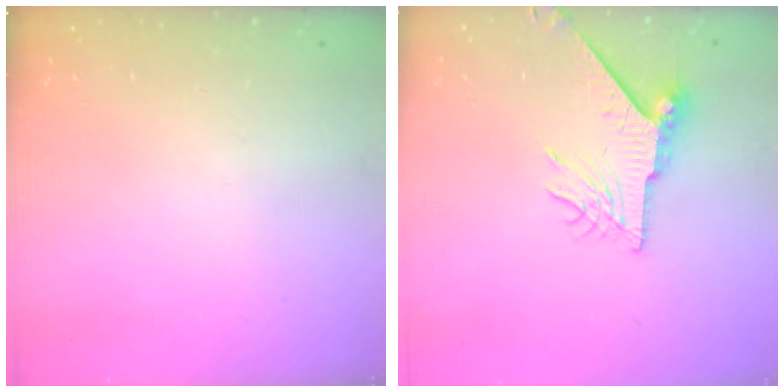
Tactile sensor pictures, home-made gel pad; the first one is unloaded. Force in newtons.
{"total": 8.7, "press": 8.7, "slide": 0.6}